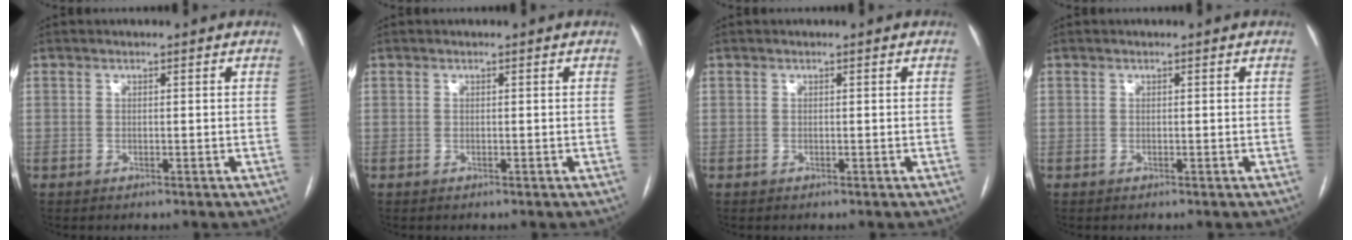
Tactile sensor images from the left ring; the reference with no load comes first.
{"total": 0.0}
{"total": 0.0}
{"total": 0.0}